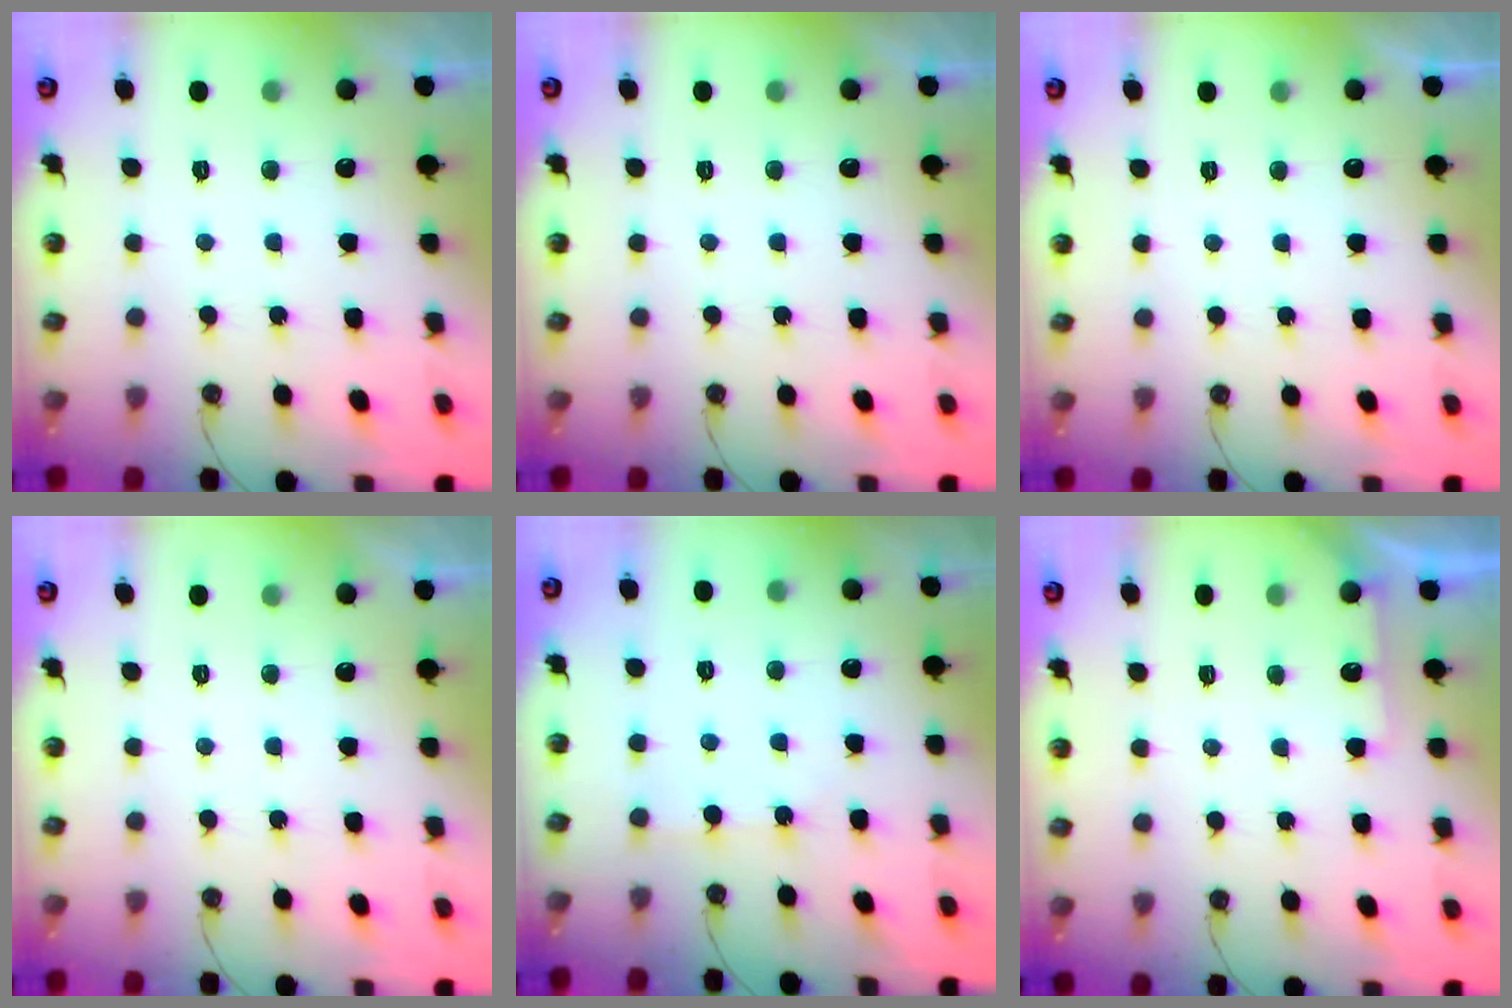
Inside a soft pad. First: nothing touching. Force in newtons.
{"total": 0.0}
{"total": 0.0}
{"total": 0.0}
{"total": 3.2, "press": 3.2, "slide": 0.4}
{"total": 4.2, "press": 4.1, "slide": 0.6}